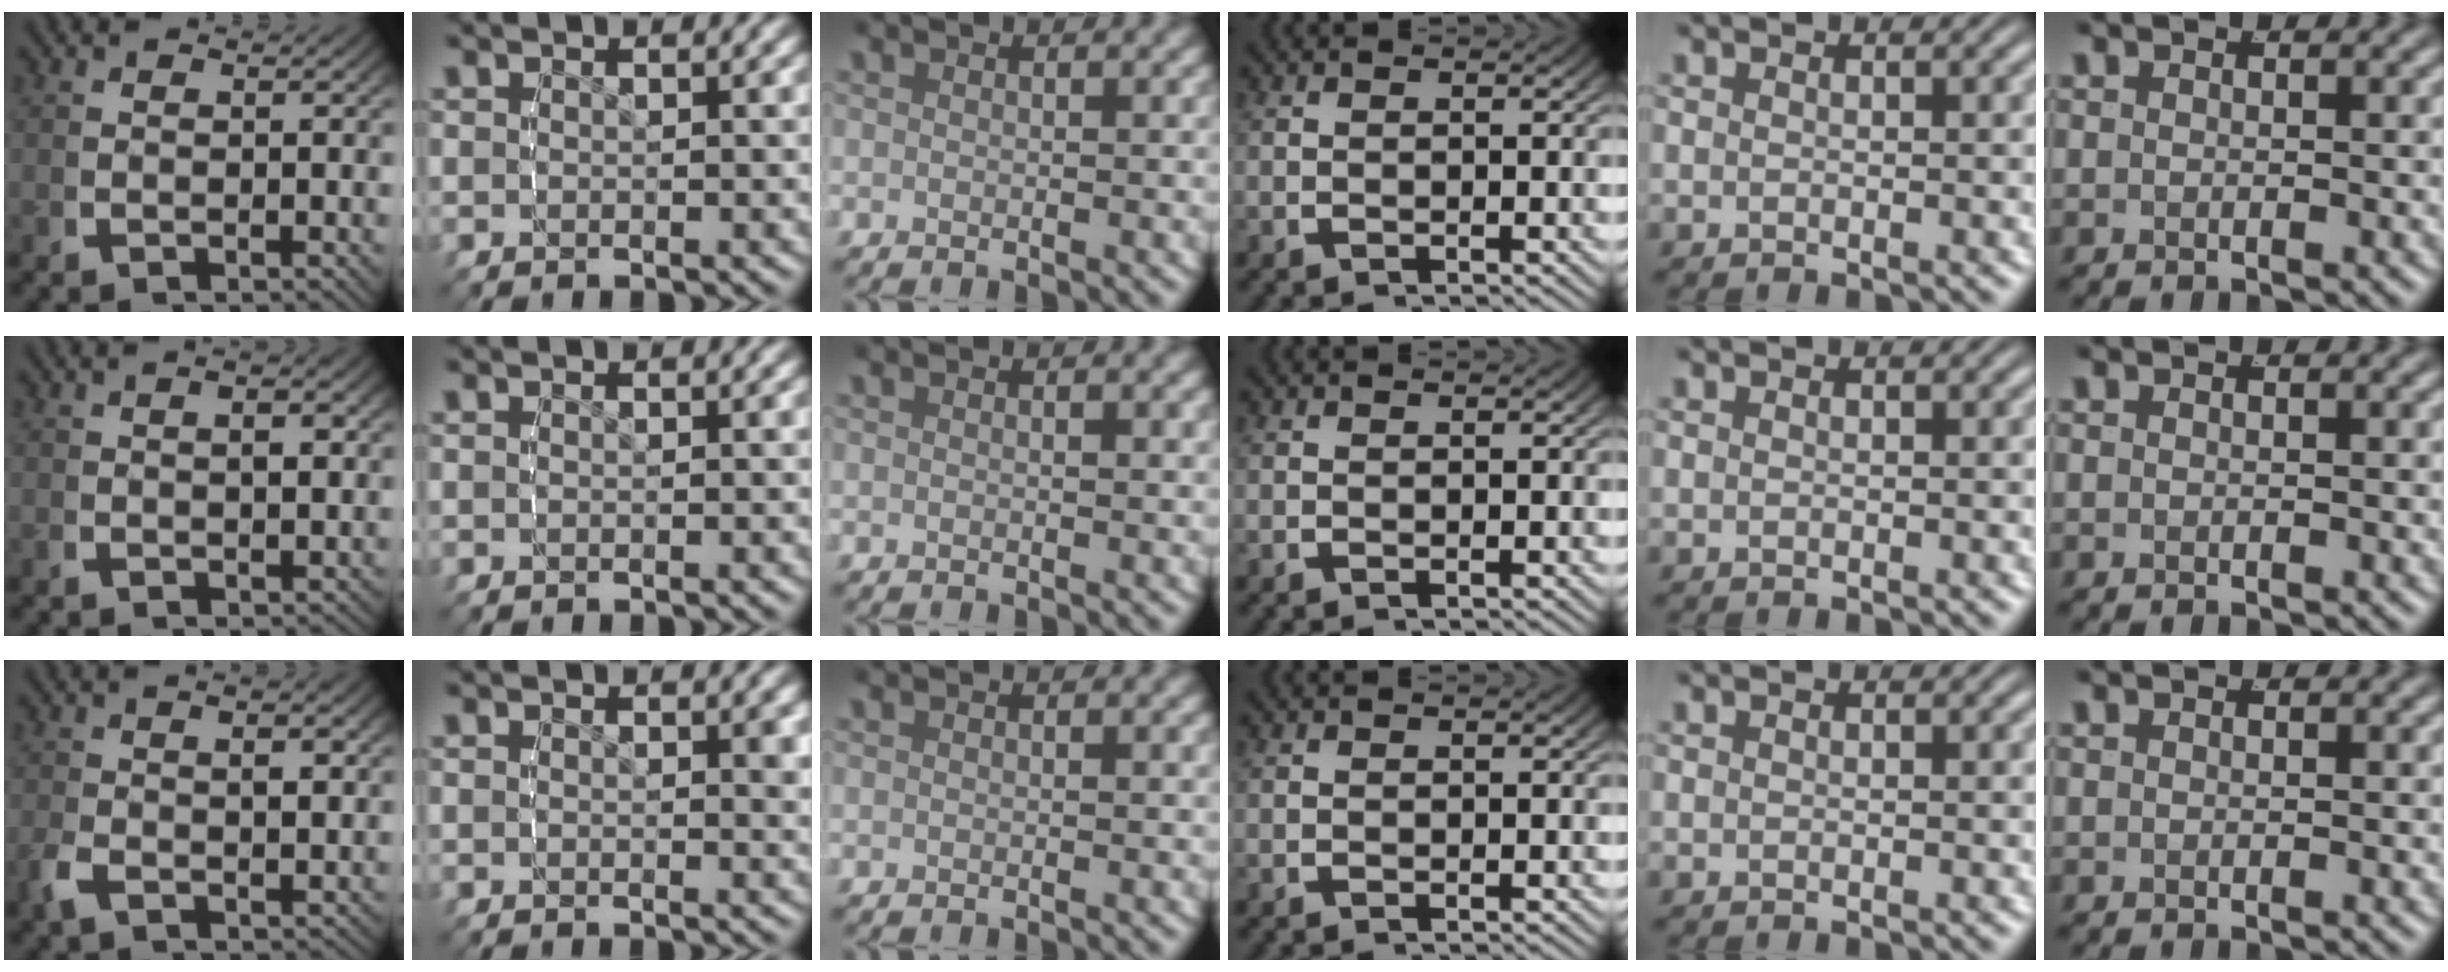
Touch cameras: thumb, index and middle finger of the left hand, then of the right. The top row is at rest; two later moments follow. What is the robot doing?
{"motion": "lift_and_place", "object": "sponge"}